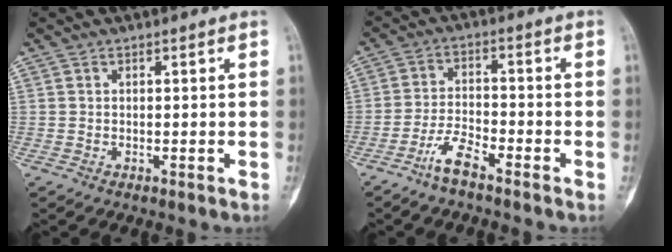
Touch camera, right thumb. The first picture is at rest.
{"total": 5.4, "force": [-4.0, 1.3, 3.3], "torque": [-0.072, 0.022, -0.079]}